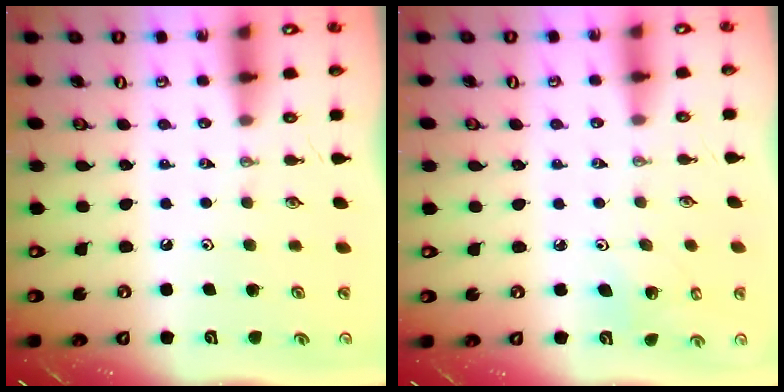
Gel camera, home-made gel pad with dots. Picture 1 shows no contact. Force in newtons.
{"total": 3.1, "press": 3.0, "slide": 0.8}